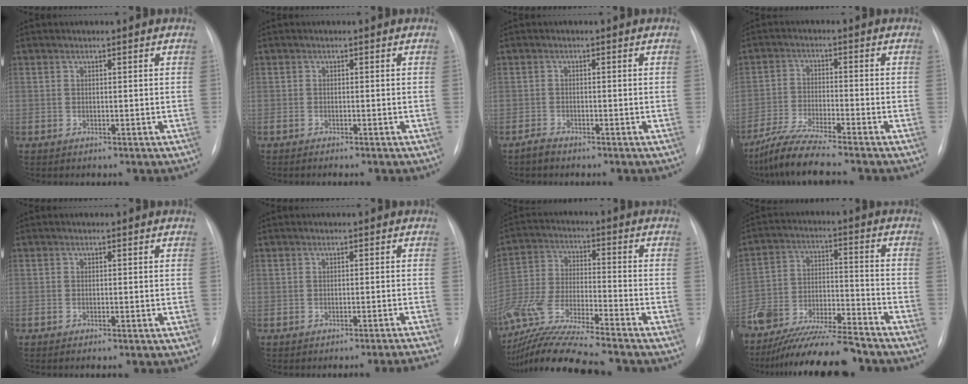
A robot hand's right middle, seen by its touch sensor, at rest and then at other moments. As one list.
[{"total": 1.4, "force": [-1.1, 0.2, 0.8], "torque": [-0.016, -0.004, -0.012]}, {"total": 1.3, "force": [-1.2, 0.3, 0.3], "torque": [-0.015, -0.004, -0.022]}, {"total": 7.9, "force": [-6.8, -0.9, 3.9], "torque": [-0.077, -0.032, -0.127]}, {"total": 1.1, "force": [-0.9, 0.1, 0.7], "torque": [-0.015, -0.003, -0.010]}, {"total": 4.9, "force": [-4.4, -1.8, 0.8], "torque": [0.001, -0.005, -0.050]}, {"total": 20.3, "force": [-17.7, 0.5, 9.9], "torque": [-0.226, -0.037, -0.316]}, {"total": 17.8, "force": [-15.8, 2.4, 8.0], "torque": [-0.148, -0.005, -0.267]}]